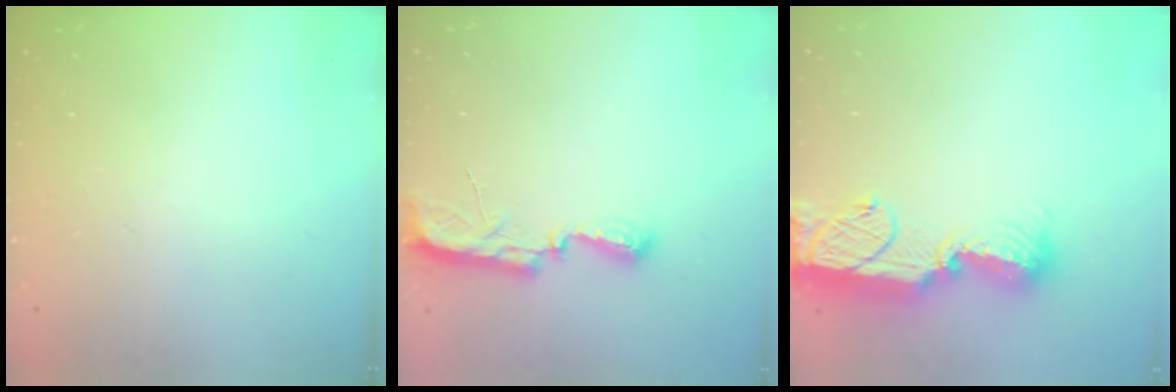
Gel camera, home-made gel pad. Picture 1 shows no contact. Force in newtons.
{"total": 7.7, "press": 7.7, "slide": 0.8}
{"total": 16.5, "press": 16.4, "slide": 1.6}